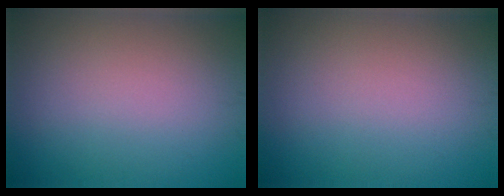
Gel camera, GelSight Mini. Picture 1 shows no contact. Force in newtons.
{"total": 0.0}